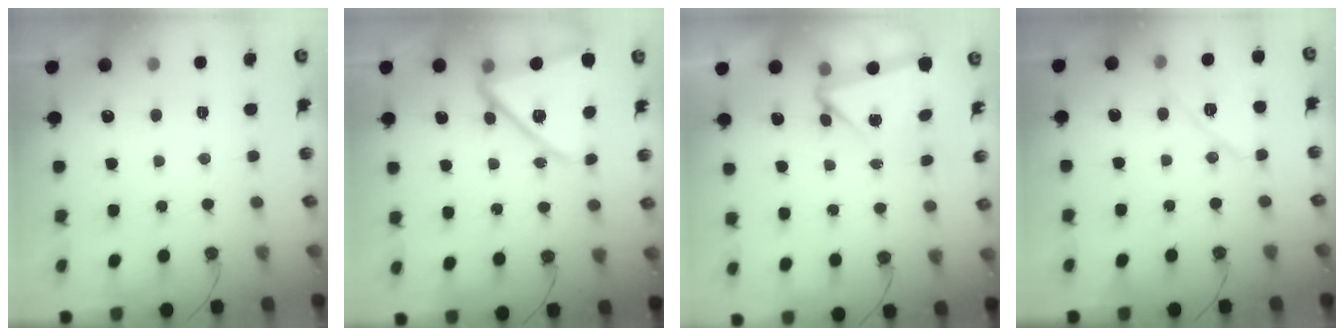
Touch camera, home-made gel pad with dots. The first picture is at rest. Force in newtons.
{"total": 14.9, "press": 14.8, "slide": 1.5}
{"total": 4.7, "press": 4.6, "slide": 0.5}
{"total": 10.4, "press": 10.4, "slide": 0.8}